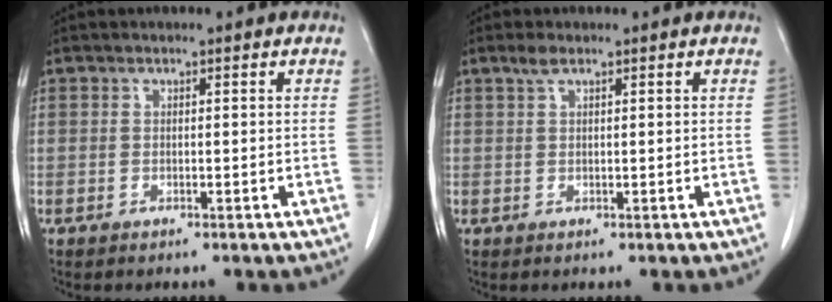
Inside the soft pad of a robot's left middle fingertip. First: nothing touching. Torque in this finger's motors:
{"motor_torque": [0.50, -0.45, -0.01, 0.00]}